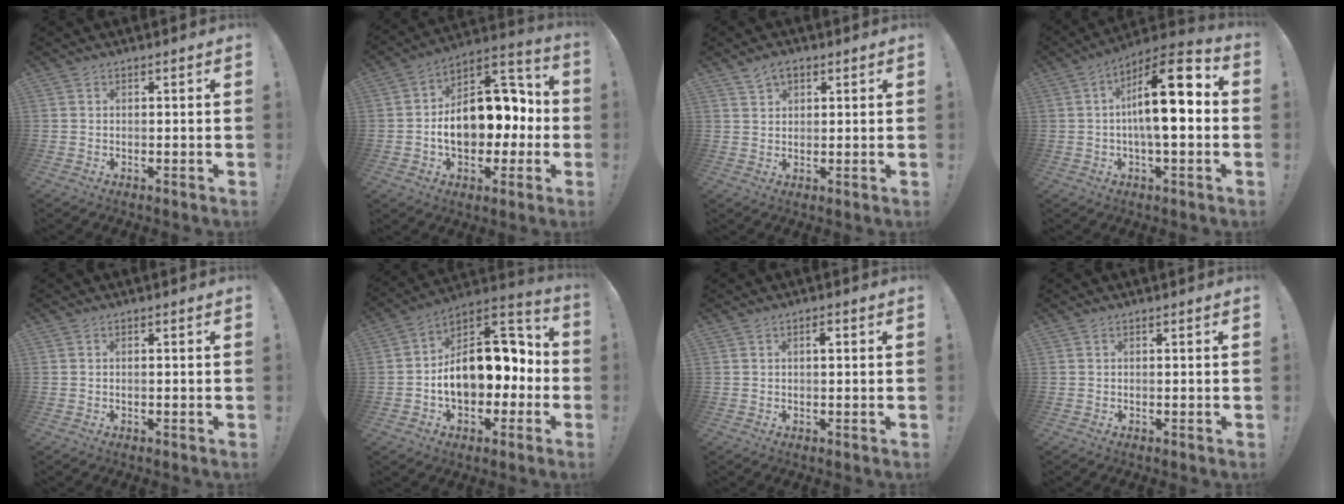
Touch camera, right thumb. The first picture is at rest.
{"total": 18.1, "force": [-2.2, 12.0, 13.3], "torque": [-0.186, 0.021, -0.027]}
{"total": 3.7, "force": [2.3, 2.3, 1.8], "torque": [-0.026, -0.009, 0.042]}
{"total": 16.9, "force": [0.9, 5.5, 15.9], "torque": [-0.247, -0.005, 0.005]}
{"total": 0.7, "force": [-0.4, -0.2, 0.5], "torque": [-0.013, 0.000, -0.007]}
{"total": 19.2, "force": [-1.5, 12.7, 14.4], "torque": [-0.195, 0.013, -0.013]}
{"total": 1.4, "force": [0.2, 0.5, 1.3], "torque": [-0.008, -0.002, -0.003]}
{"total": 0.0}